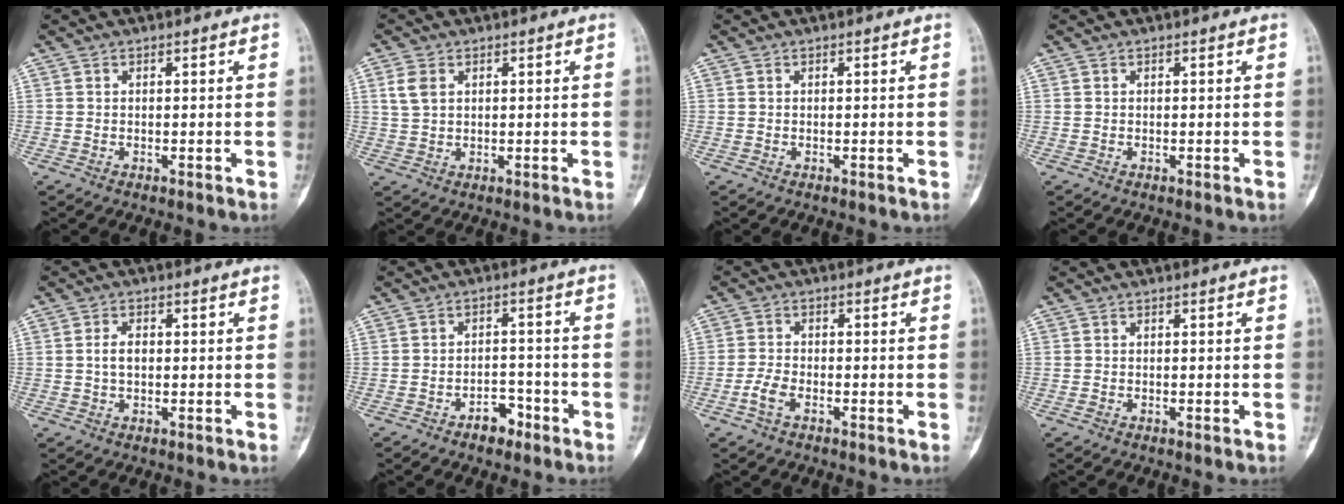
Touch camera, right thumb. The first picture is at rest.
{"total": 3.9, "force": [1.5, 2.6, 2.4], "torque": [-0.048, 0.005, 0.034]}
{"total": 0.0}
{"total": 0.0}
{"total": 2.9, "force": [0.0, 1.8, 2.3], "torque": [-0.042, 0.008, -0.003]}
{"total": 4.4, "force": [-2.9, 2.6, 2.0], "torque": [-0.013, 0.030, -0.043]}
{"total": 3.4, "force": [-1.8, 1.8, 2.2], "torque": [-0.051, 0.012, -0.039]}
{"total": 0.6, "force": [-0.3, 0.4, 0.4], "torque": [-0.009, 0.004, -0.004]}